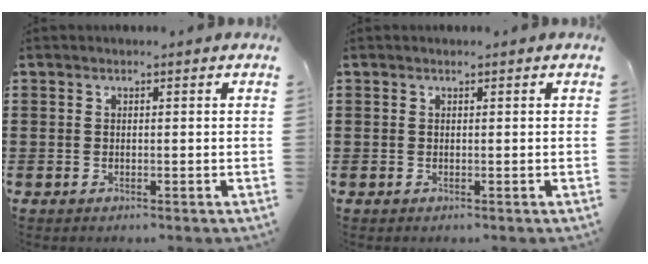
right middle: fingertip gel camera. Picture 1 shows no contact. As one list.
[{"total": 0.0}]